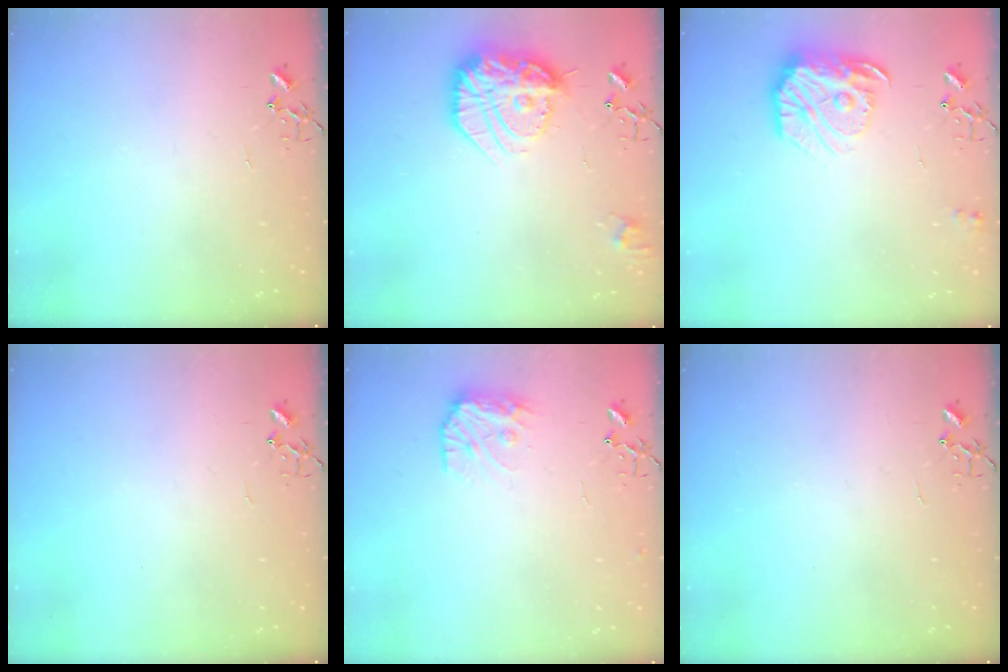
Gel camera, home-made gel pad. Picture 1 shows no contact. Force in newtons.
{"total": 22.1, "press": 22.0, "slide": 2.1}
{"total": 17.0, "press": 16.9, "slide": 1.2}
{"total": 0.0}
{"total": 10.4, "press": 10.4, "slide": 0.6}
{"total": 0.0}